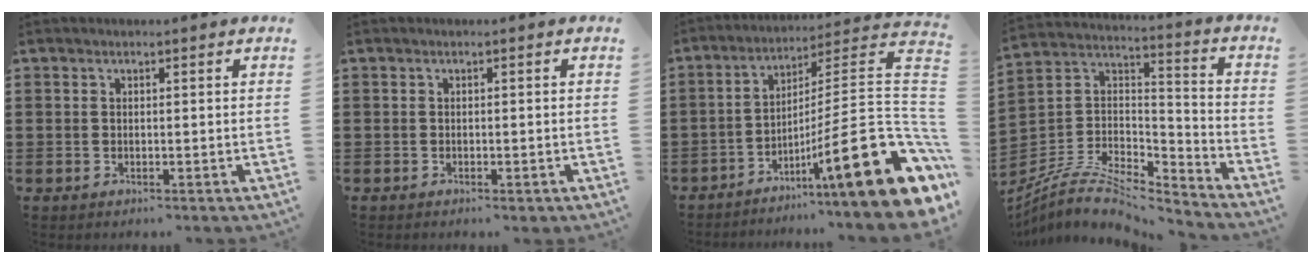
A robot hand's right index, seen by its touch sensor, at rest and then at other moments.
{"total": 0.6, "force": [-0.5, 0.1, 0.2], "torque": [-0.007, -0.004, -0.010]}
{"total": 18.6, "force": [-7.5, 3.4, 16.7], "torque": [-0.247, -0.008, -0.125]}
{"total": 8.0, "force": [-6.6, 2.8, 3.5], "torque": [-0.079, 0.005, -0.130]}